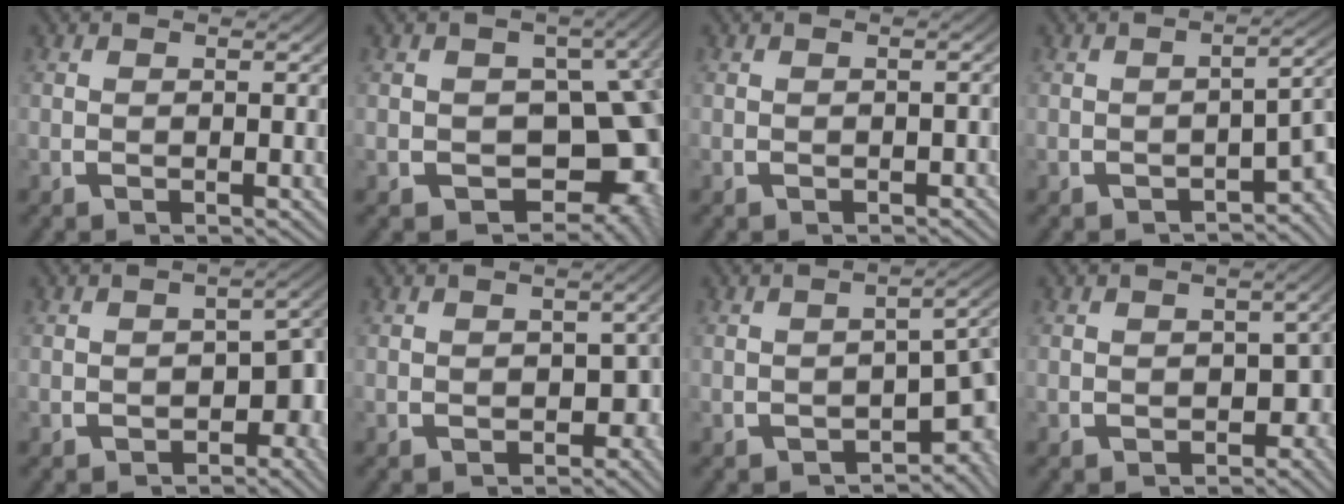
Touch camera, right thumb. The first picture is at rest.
{"total": 14.0, "force": [-1.9, 10.9, 8.5], "torque": [-0.134, -0.062, -0.012]}
{"total": 0.9, "force": [-0.7, 0.4, 0.2], "torque": [-0.001, -0.003, -0.012]}
{"total": 4.8, "force": [-2.5, 1.8, 3.6], "torque": [-0.044, -0.005, -0.027]}
{"total": 4.3, "force": [-1.8, 2.6, 2.9], "torque": [-0.036, -0.019, -0.017]}
{"total": 3.3, "force": [-1.3, 2.4, 1.9], "torque": [-0.022, -0.021, -0.010]}
{"total": 6.7, "force": [-1.9, 3.8, 5.1], "torque": [-0.059, -0.014, -0.018]}
{"total": 3.5, "force": [-1.4, 2.4, 2.0], "torque": [-0.025, -0.022, -0.010]}